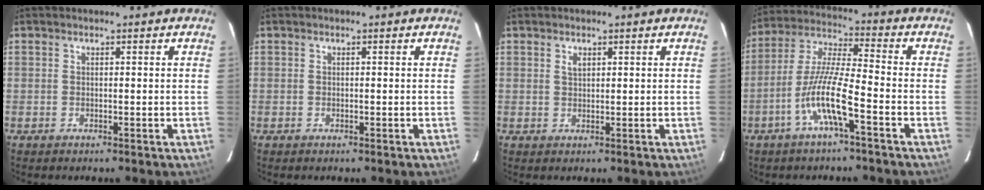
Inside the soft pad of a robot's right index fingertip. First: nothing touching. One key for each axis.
{"total": 0.0}
{"total": 1.4, "fx": 0.7, "fy": 0.9, "fz": 0.9, "tx": -0.015, "ty": 0.003, "tz": 0.012}
{"total": 10.5, "fx": -4.8, "fy": 0.6, "fz": 9.3, "tx": -0.197, "ty": 0.004, "tz": -0.098}